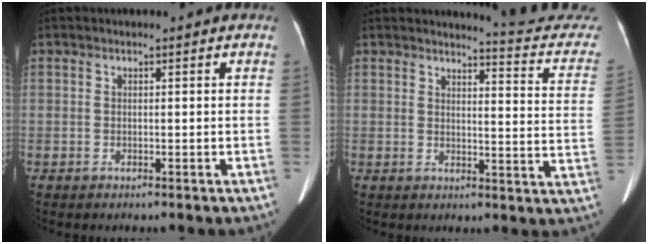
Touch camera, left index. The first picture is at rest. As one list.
[{"total": 12.3, "force": [12.2, -0.6, 1.1], "torque": [-0.005, -0.105, 0.113]}]